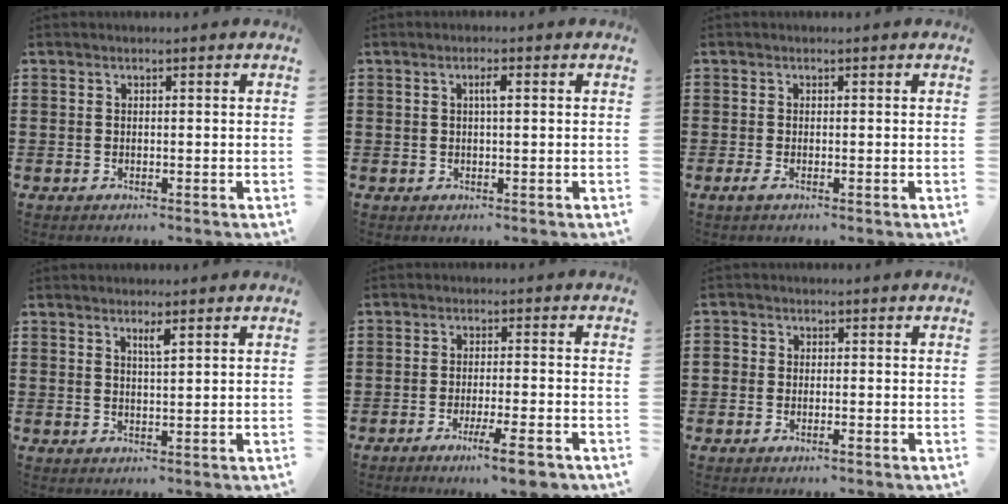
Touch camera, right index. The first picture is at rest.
{"total": 1.8, "force": [0.3, 0.4, 1.7], "torque": [-0.033, 0.005, 0.003]}
{"total": 0.9, "force": [-0.3, 0.1, 0.8], "torque": [-0.022, -0.007, -0.007]}
{"total": 1.9, "force": [1.1, 0.2, 1.5], "torque": [-0.022, -0.003, 0.017]}
{"total": 6.7, "force": [-4.5, 0.7, 5.0], "torque": [-0.082, -0.009, -0.077]}
{"total": 1.4, "force": [-0.9, 0.8, 0.7], "torque": [-0.016, -0.001, -0.016]}